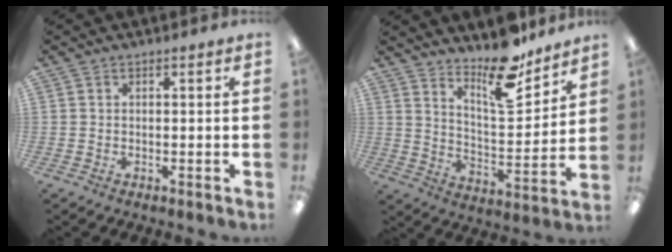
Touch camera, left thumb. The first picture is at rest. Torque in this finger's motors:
{"motor_torque": [0.27, 0.22, -0.29, -0.37, 0.07]}